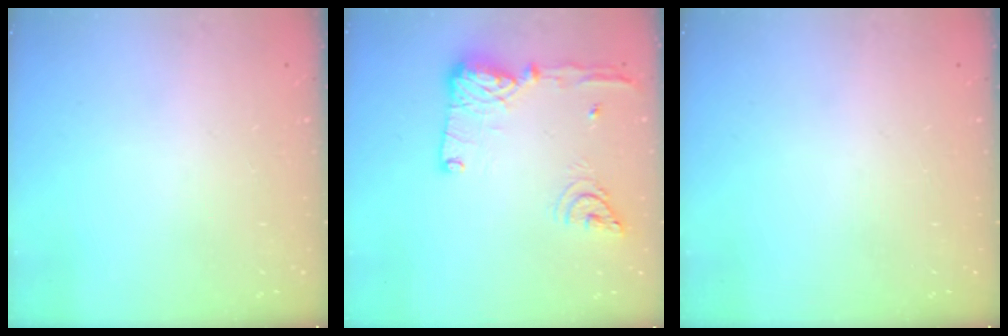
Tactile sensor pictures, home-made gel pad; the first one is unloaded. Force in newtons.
{"total": 16.7, "press": 16.5, "slide": 2.8}
{"total": 0.0}